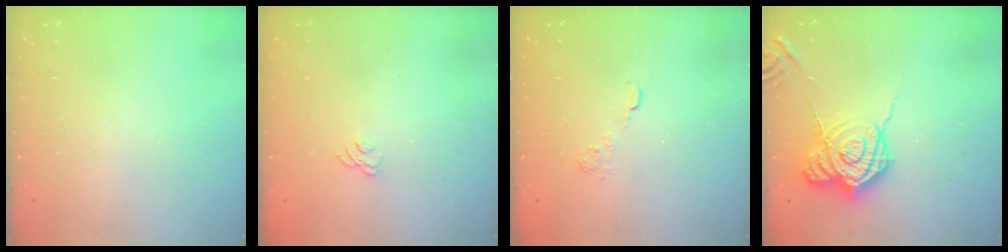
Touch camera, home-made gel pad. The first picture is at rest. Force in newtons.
{"total": 1.5, "press": 0.9, "slide": 1.2}
{"total": 3.0, "press": 2.6, "slide": 1.4}
{"total": 14.1, "press": 14.1, "slide": 1.1}